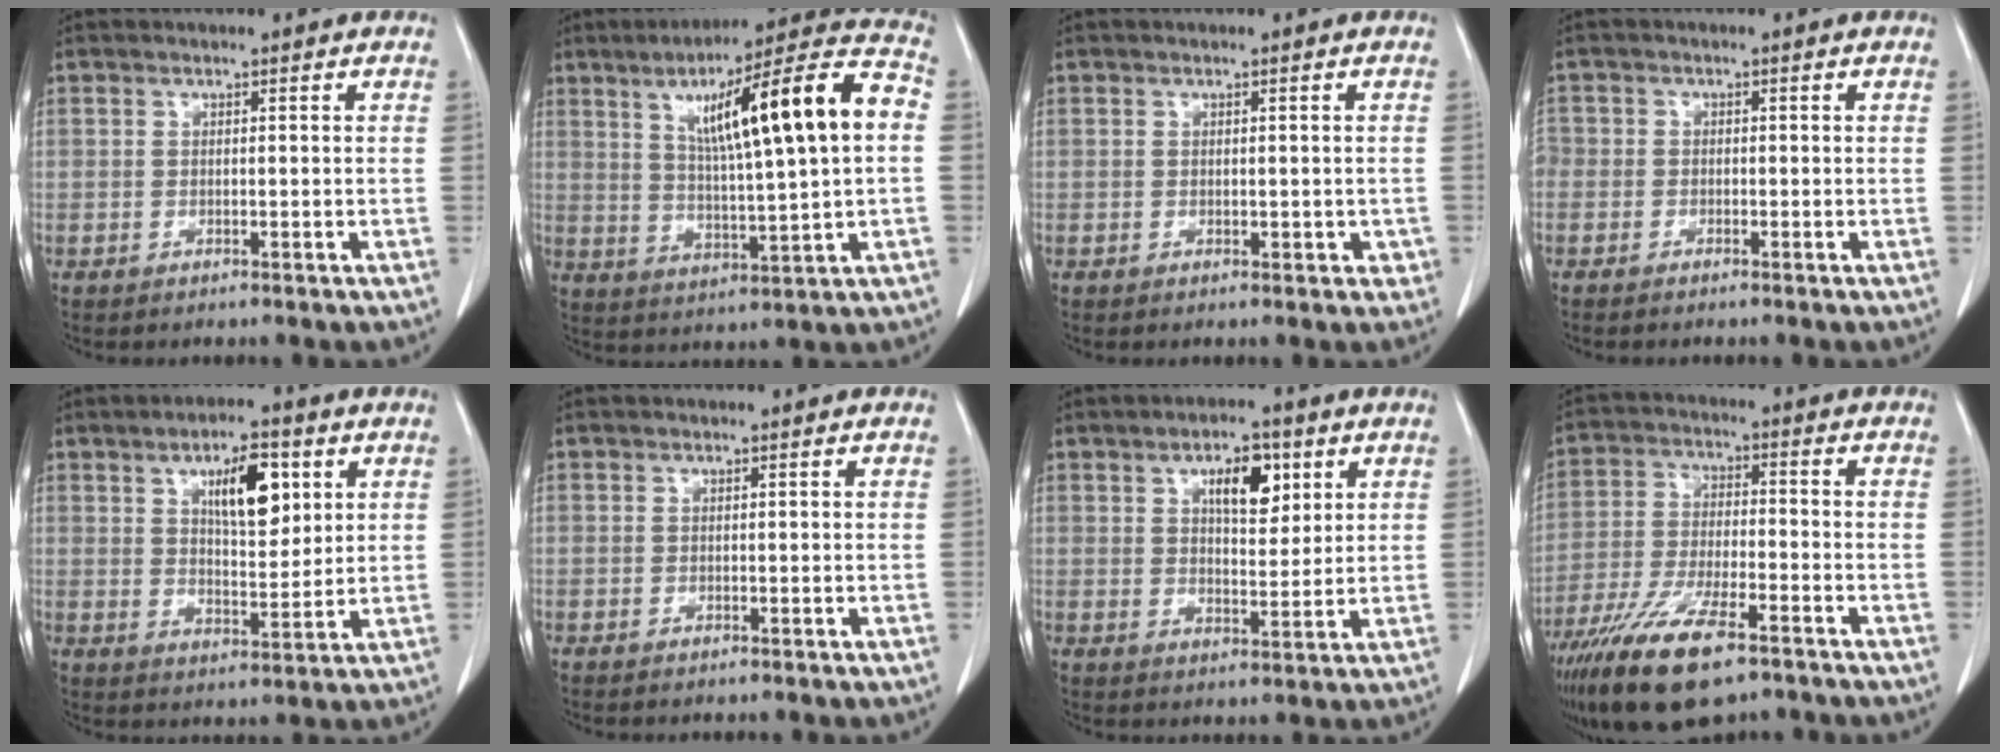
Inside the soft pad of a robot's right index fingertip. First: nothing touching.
{"total": 18.4, "force": [3.9, 1.5, 17.9], "torque": [-0.271, 0.029, 0.055]}
{"total": 2.0, "force": [-0.3, 1.2, 1.6], "torque": [-0.012, 0.003, 0.001]}
{"total": 2.9, "force": [-1.8, 2.1, 0.8], "torque": [-0.021, 0.003, -0.036]}
{"total": 9.3, "force": [3.8, 3.3, 7.8], "torque": [-0.128, 0.005, 0.065]}
{"total": 0.0}
{"total": 7.0, "force": [3.1, 2.9, 5.5], "torque": [-0.090, 0.005, 0.051]}
{"total": 13.8, "force": [-9.3, 3.1, 9.7], "torque": [-0.194, -0.029, -0.167]}